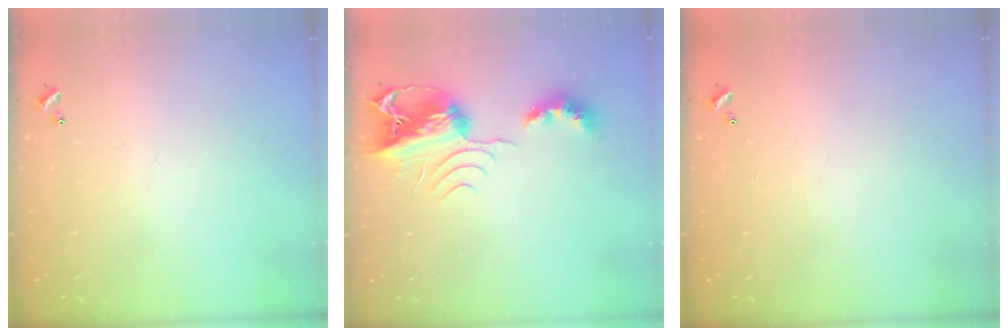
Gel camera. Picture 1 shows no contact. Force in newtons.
{"total": 9.4, "press": 9.3, "slide": 1.2}
{"total": 2.9, "press": 2.9, "slide": 0.1}